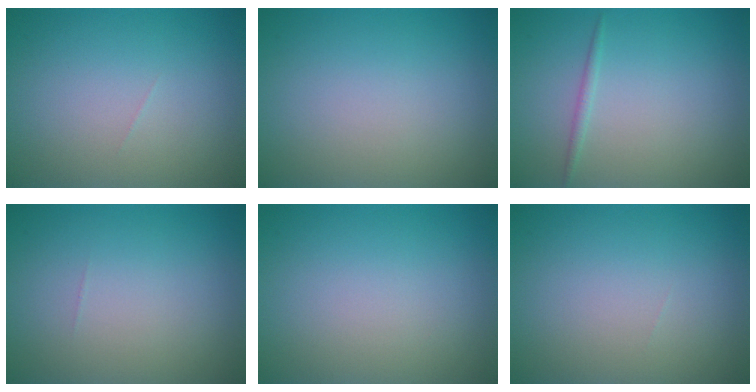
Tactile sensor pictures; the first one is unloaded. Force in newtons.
{"total": 0.0}
{"total": 0.8, "press": 0.8, "slide": 0.0}
{"total": 0.0}
{"total": 0.0}
{"total": 0.0}